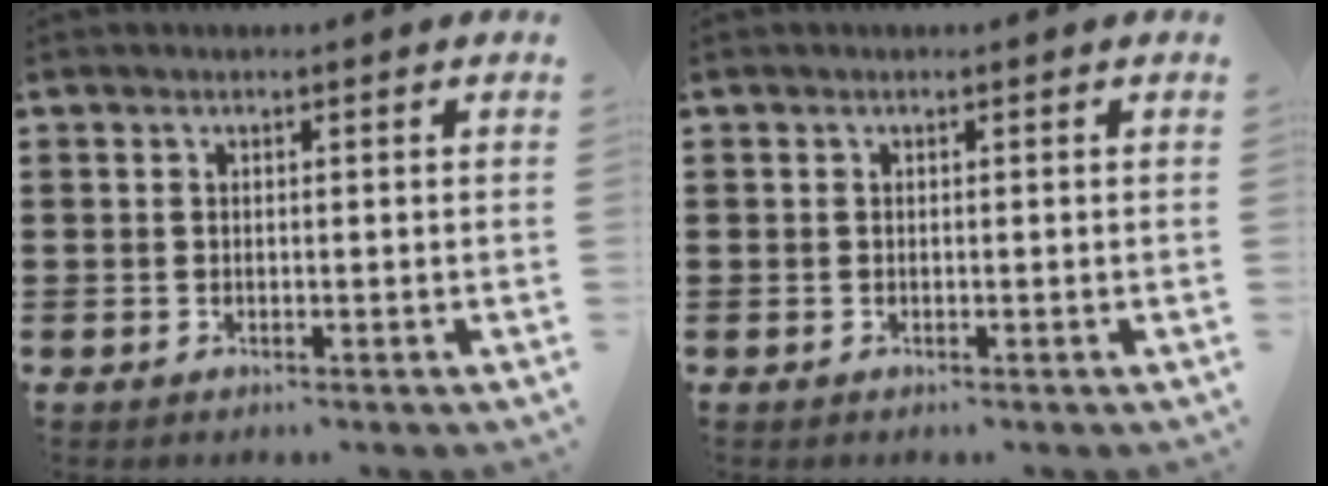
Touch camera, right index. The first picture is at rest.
{"total": 0.0}